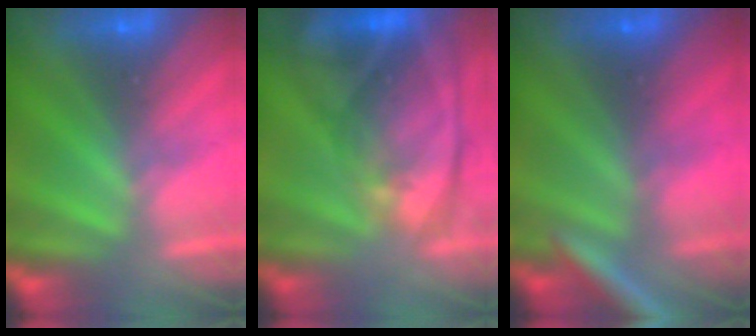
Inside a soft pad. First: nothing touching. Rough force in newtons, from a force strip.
{"total": 8.0}
{"total": 2.8}